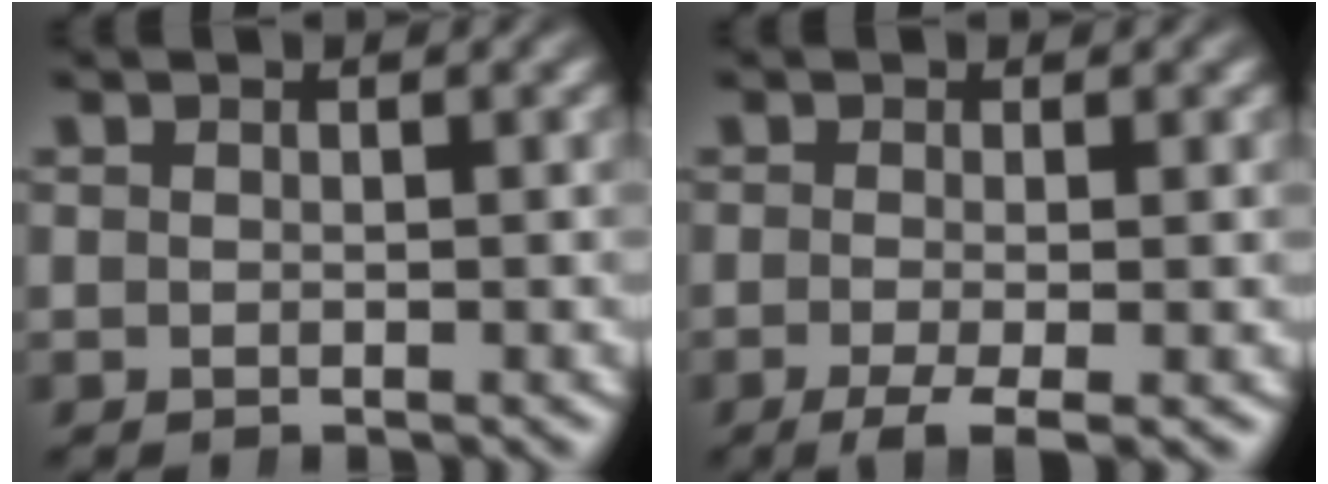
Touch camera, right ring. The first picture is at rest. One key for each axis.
{"total": 4.1, "fx": -2.8, "fy": 1.4, "fz": 2.6, "tx": -0.054, "ty": -0.026, "tz": -0.034}